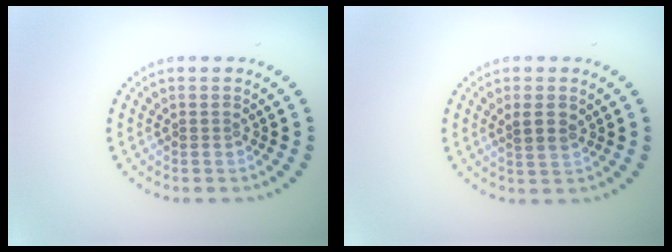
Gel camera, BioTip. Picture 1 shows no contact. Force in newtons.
{"total": 2.0, "press": 1.9, "slide": 0.8}